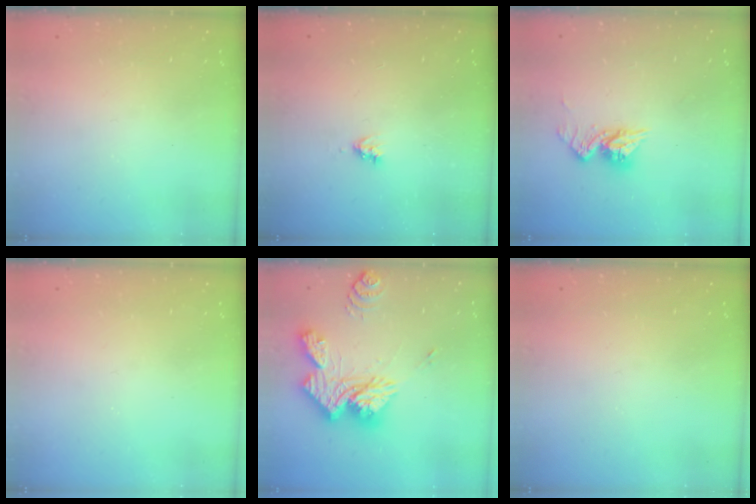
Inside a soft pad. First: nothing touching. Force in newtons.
{"total": 2.6, "press": 2.6, "slide": 0.4}
{"total": 10.1, "press": 10.1, "slide": 0.7}
{"total": 0.0}
{"total": 19.3, "press": 19.1, "slide": 2.0}
{"total": 0.0}